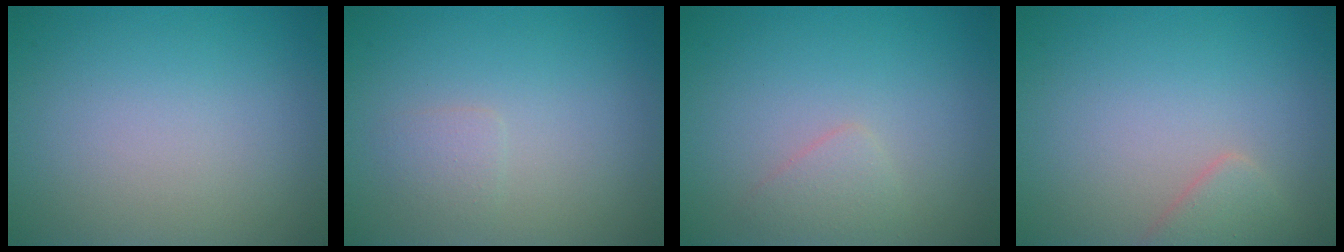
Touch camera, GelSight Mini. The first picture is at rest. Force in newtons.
{"total": 1.1, "press": 1.1, "slide": 0.1}
{"total": 1.4, "press": 1.4, "slide": 0.0}
{"total": 1.9, "press": 1.9, "slide": 0.2}